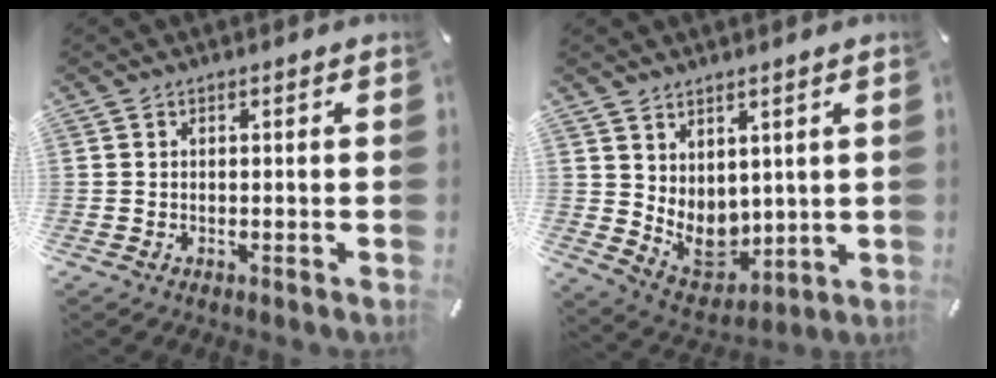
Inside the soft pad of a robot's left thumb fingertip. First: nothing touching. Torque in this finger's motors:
{"motor_torque": [0.73, 0.79, 0.06, 0.00, 0.09]}